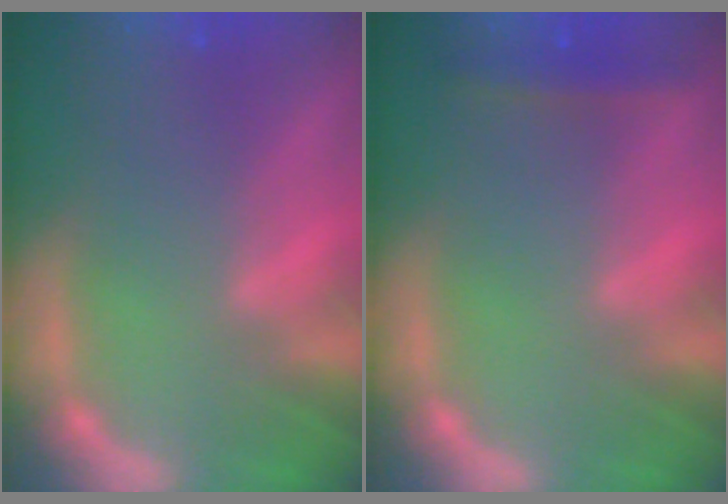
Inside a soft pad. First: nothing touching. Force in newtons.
{"total": 1.9}